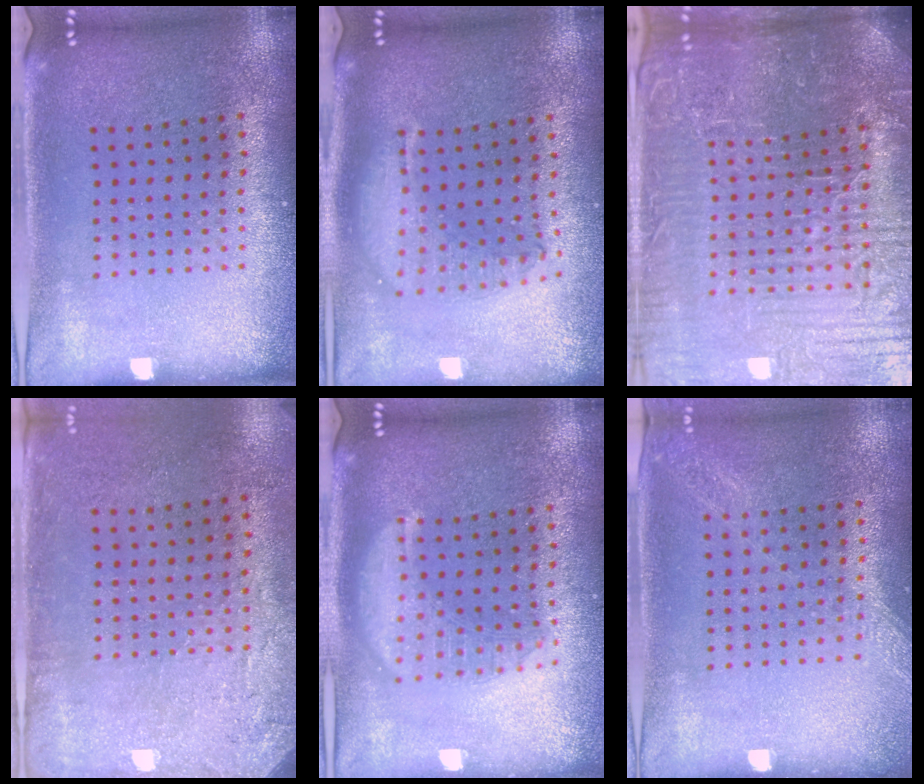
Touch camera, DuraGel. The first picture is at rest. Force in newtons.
{"total": 1.9, "press": 1.6, "slide": 1.0}
{"total": 6.7, "press": 6.1, "slide": 2.9}
{"total": 2.8, "press": 2.3, "slide": 1.6}
{"total": 3.0, "press": 3.0, "slide": 0.4}
{"total": 1.2, "press": 1.2, "slide": 0.4}